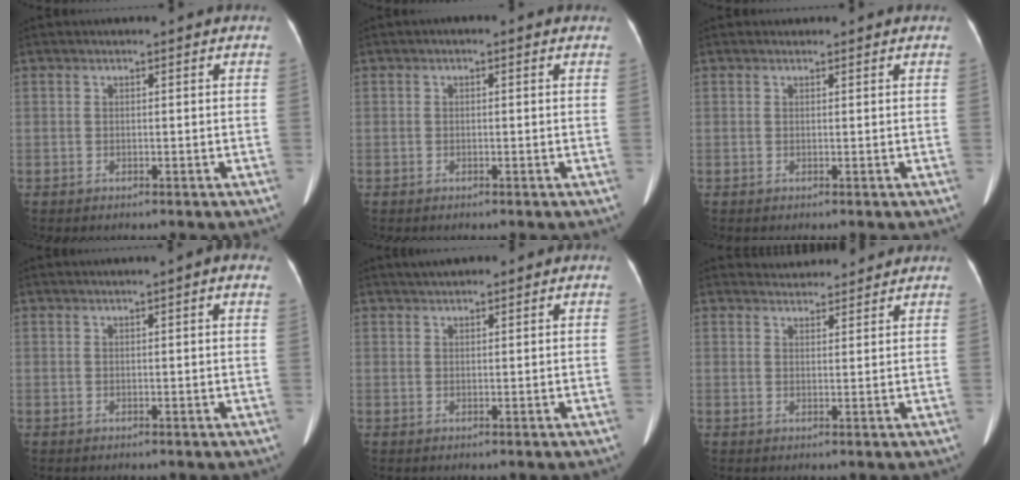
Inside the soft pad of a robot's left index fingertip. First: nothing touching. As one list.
[{"total": 0.6, "force": [-0.2, 0.4, 0.4], "torque": [-0.004, 0.003, -0.009]}, {"total": 0.5, "force": [0.5, 0.3, 0.0], "torque": [-0.006, 0.004, 0.008]}, {"total": 2.3, "force": [1.0, 0.2, 2.0], "torque": [-0.027, 0.010, 0.010]}, {"total": 2.4, "force": [1.6, 0.9, 1.5], "torque": [-0.029, 0.018, 0.029]}, {"total": 4.7, "force": [4.5, 1.3, 0.4], "torque": [-0.006, 0.021, 0.061]}]